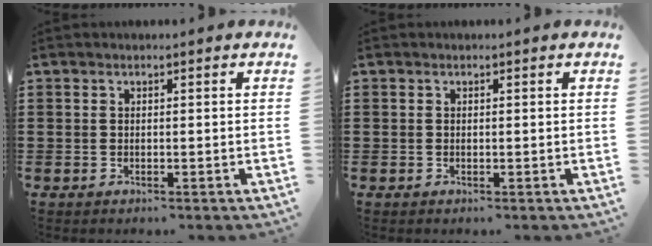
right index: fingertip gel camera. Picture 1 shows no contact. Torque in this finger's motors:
{"motor_torque": [-0.79, 1.35, 0.00, 0.01]}